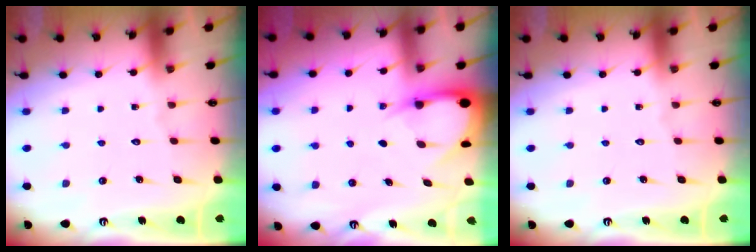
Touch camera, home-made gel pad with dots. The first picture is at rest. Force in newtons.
{"total": 4.4, "press": 4.4, "slide": 0.5}
{"total": 0.0}